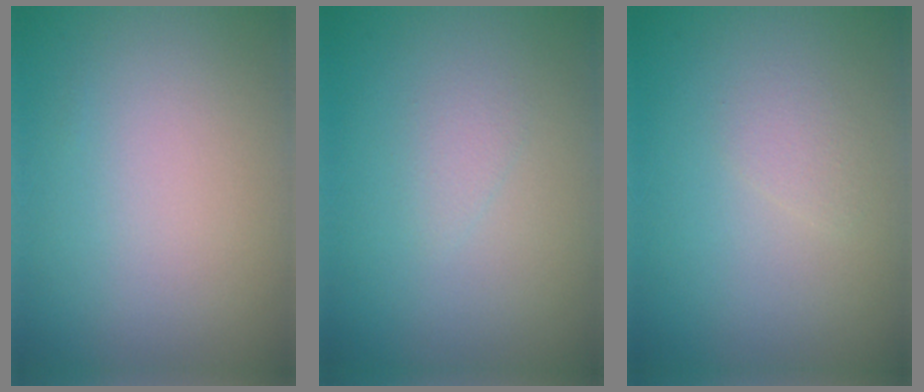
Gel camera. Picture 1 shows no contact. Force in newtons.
{"total": 0.9, "press": 0.9, "slide": 0.1}
{"total": 0.9, "press": 0.9, "slide": 0.0}